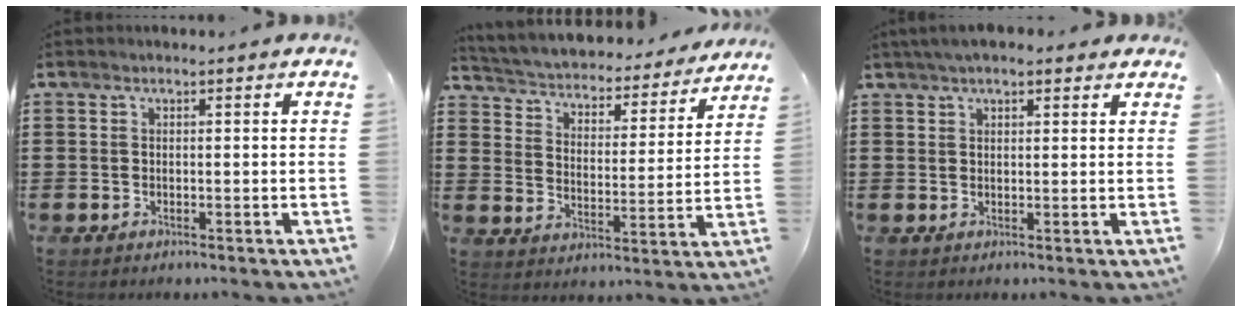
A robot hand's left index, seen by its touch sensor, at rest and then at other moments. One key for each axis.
{"total": 2.8, "fx": 2.7, "fy": 0.5, "fz": 0.0, "tx": -0.022, "ty": -0.030, "tz": 0.035}
{"total": 3.3, "fx": 2.5, "fy": 1.1, "fz": 1.9, "tx": -0.043, "ty": 0.007, "tz": 0.045}